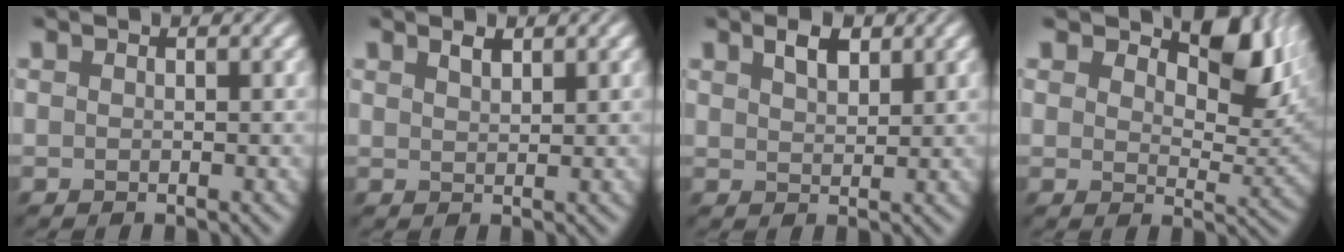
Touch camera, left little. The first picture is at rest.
{"total": 1.0, "force": [0.7, 0.2, 0.7], "torque": [-0.013, -0.006, 0.011]}
{"total": 2.1, "force": [1.1, 1.0, 1.5], "torque": [-0.031, -0.002, 0.015]}
{"total": 7.7, "force": [4.2, 4.0, 5.0], "torque": [-0.073, -0.010, 0.065]}